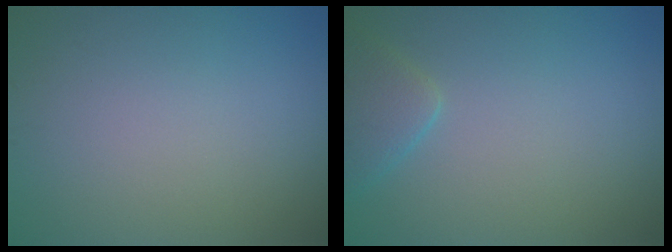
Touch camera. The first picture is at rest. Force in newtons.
{"total": 2.5, "press": 2.4, "slide": 0.2}